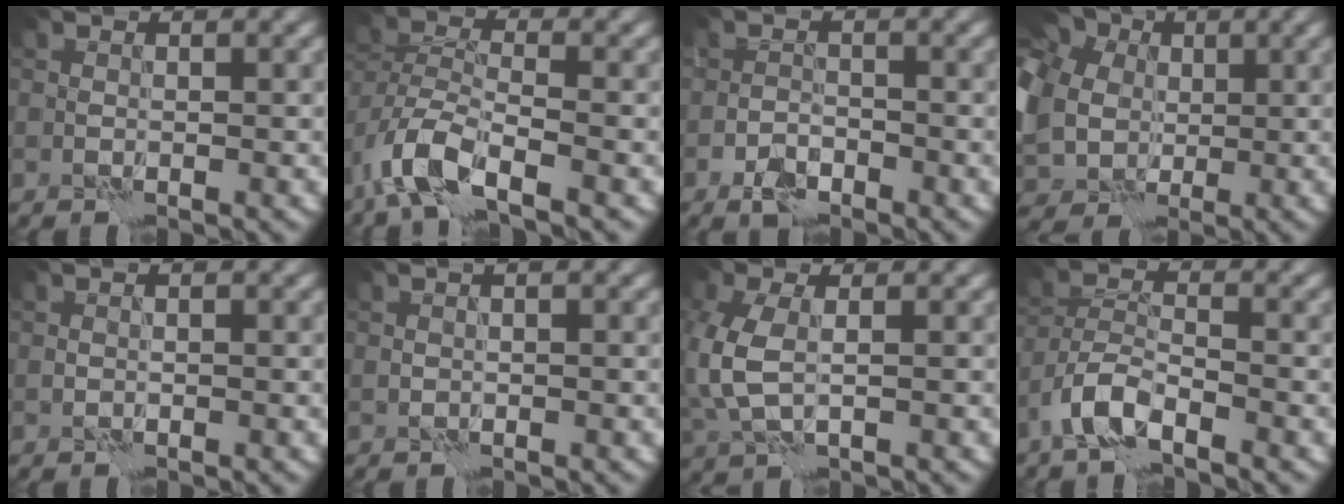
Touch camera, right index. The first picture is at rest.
{"total": 5.8, "force": [-3.5, 2.4, 4.1], "torque": [-0.082, -0.002, -0.078]}
{"total": 2.3, "force": [-1.6, 1.2, 1.2], "torque": [-0.021, 0.002, -0.033]}
{"total": 12.4, "force": [2.3, 10.1, 6.8], "torque": [-0.165, 0.003, 0.014]}
{"total": 0.0}
{"total": 0.6, "force": [0.2, 0.0, 0.6], "torque": [-0.011, 0.006, 0.004]}
{"total": 4.8, "force": [-0.2, 2.6, 4.0], "torque": [-0.119, -0.002, -0.001]}
{"total": 3.7, "force": [-2.6, 1.1, 2.4], "torque": [-0.050, 0.005, -0.062]}